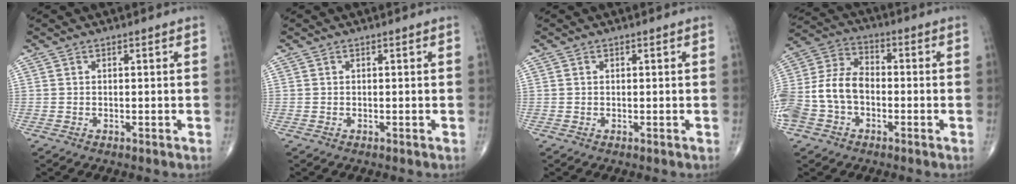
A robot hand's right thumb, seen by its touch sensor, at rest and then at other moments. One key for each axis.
{"total": 0.0}
{"total": 0.0}
{"total": 13.8, "fx": -3.2, "fy": 9.5, "fz": 9.5, "tx": -0.196, "ty": 0.039, "tz": -0.067}